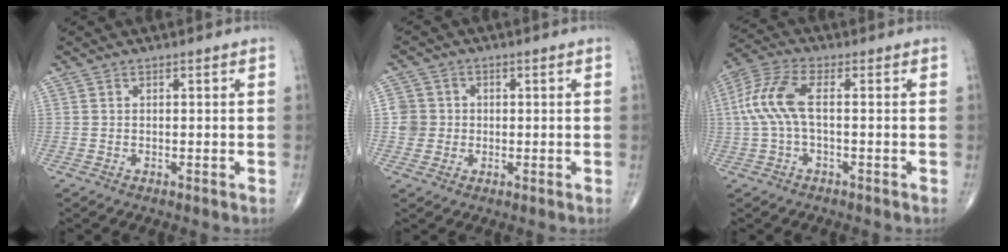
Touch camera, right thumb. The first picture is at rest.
{"total": 4.5, "force": [-0.1, 4.4, 0.8], "torque": [0.013, 0.007, -0.005]}
{"total": 8.9, "force": [0.1, 3.6, 8.2], "torque": [-0.207, 0.025, -0.001]}